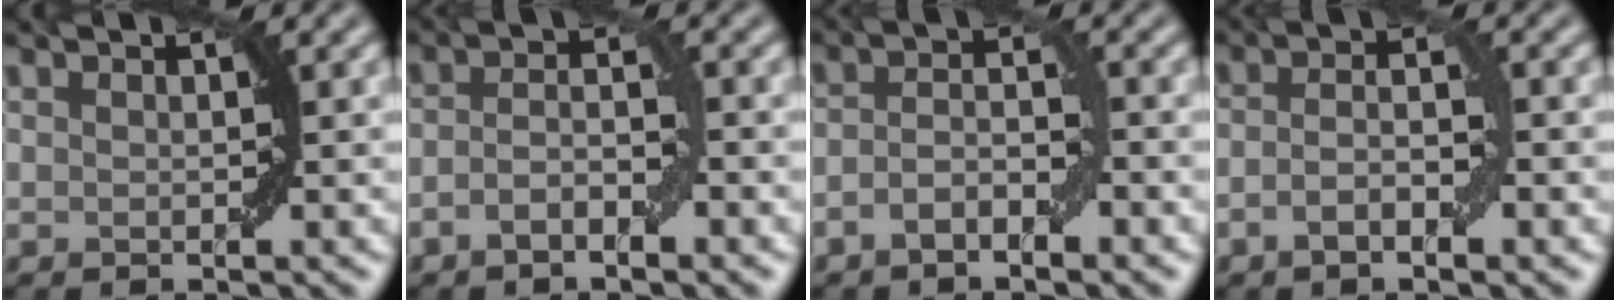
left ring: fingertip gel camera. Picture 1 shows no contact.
{"total": 2.8, "force": [-1.3, 1.0, 2.2], "torque": [-0.045, 0.003, -0.028]}
{"total": 2.9, "force": [-1.4, 1.1, 2.2], "torque": [-0.043, 0.005, -0.029]}
{"total": 3.1, "force": [-1.2, 1.0, 2.7], "torque": [-0.051, 0.002, -0.026]}